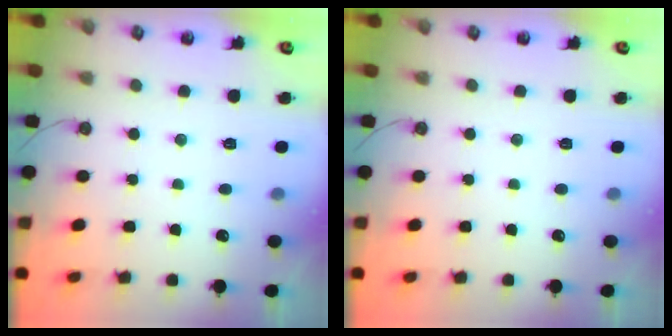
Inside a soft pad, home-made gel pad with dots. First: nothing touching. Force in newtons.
{"total": 0.0}